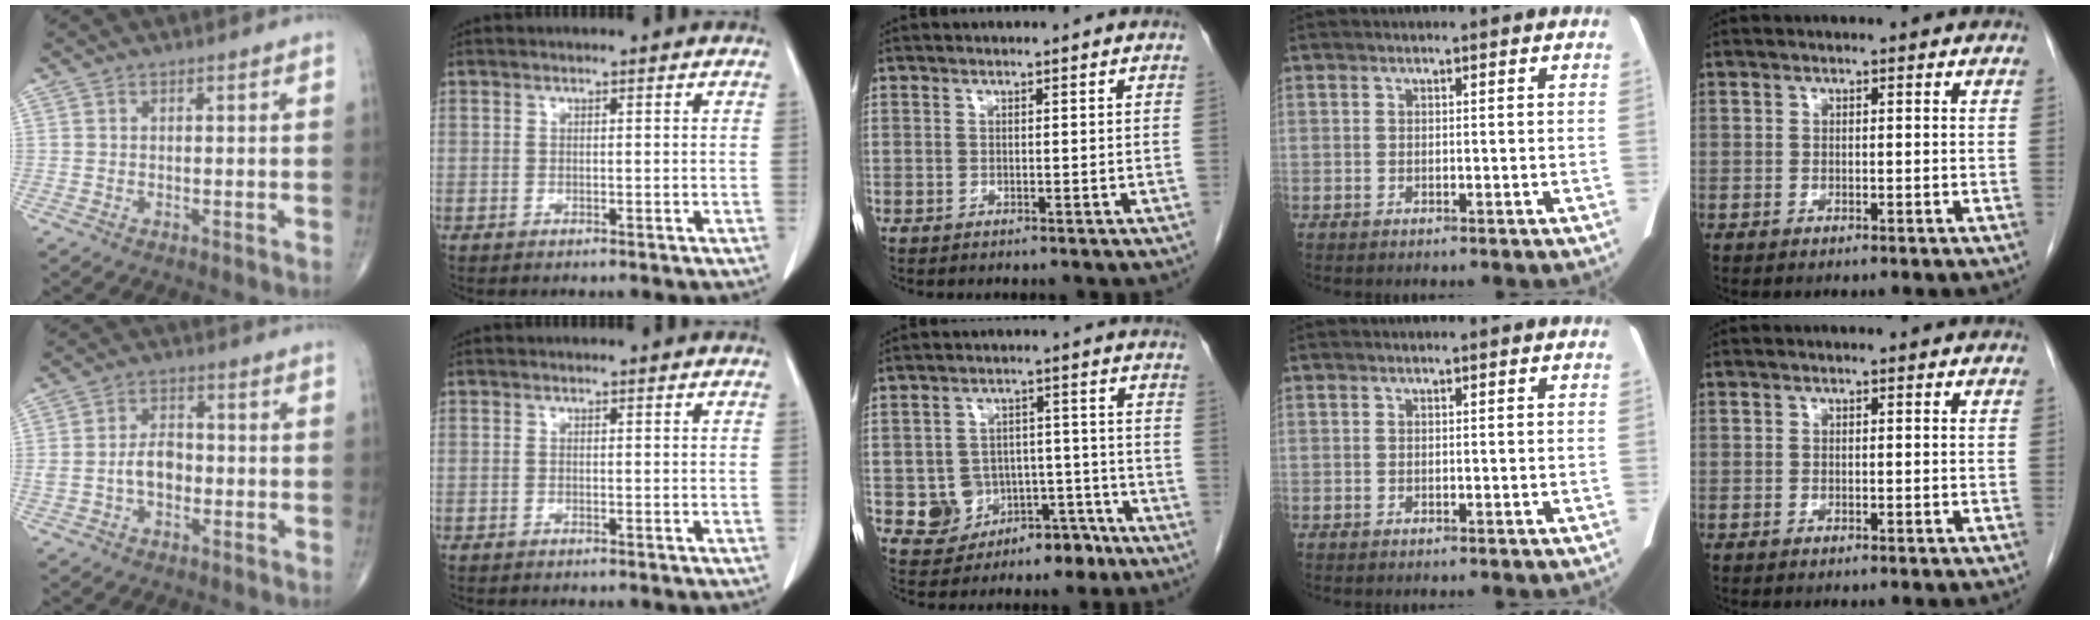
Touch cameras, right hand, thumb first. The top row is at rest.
{"thumb": {"total": 5.5, "force": [-1.0, 3.6, 4.1], "torque": [-0.067, 0.020, -0.021]}, "middle": {"total": 8.3, "force": [-4.1, 6.8, 2.4], "torque": [-0.027, 0.030, -0.050]}}